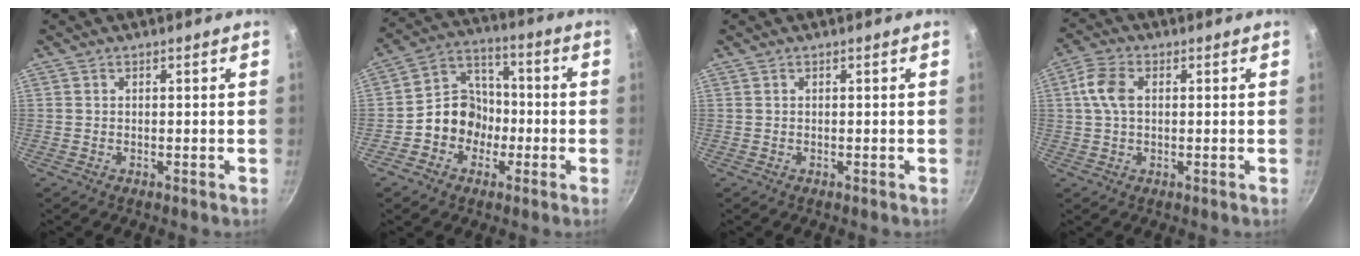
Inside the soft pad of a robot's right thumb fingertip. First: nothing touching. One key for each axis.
{"total": 10.4, "fx": -2.9, "fy": 9.0, "fz": 4.3, "tx": -0.023, "ty": 0.048, "tz": -0.066}
{"total": 0.0}
{"total": 6.1, "fx": 1.0, "fy": 3.9, "fz": 4.6, "tx": -0.091, "ty": 0.014, "tz": 0.012}